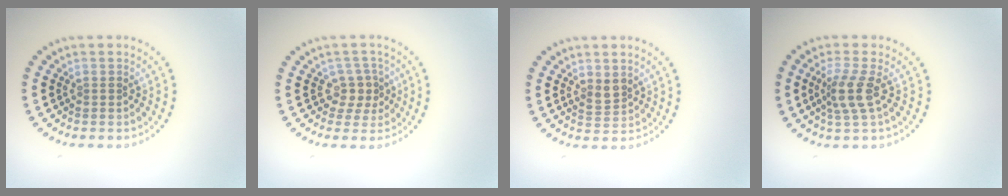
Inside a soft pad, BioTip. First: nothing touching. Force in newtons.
{"total": 2.2, "press": 1.8, "slide": 1.3}
{"total": 1.7, "press": 1.4, "slide": 0.8}
{"total": 2.8, "press": 2.1, "slide": 1.9}